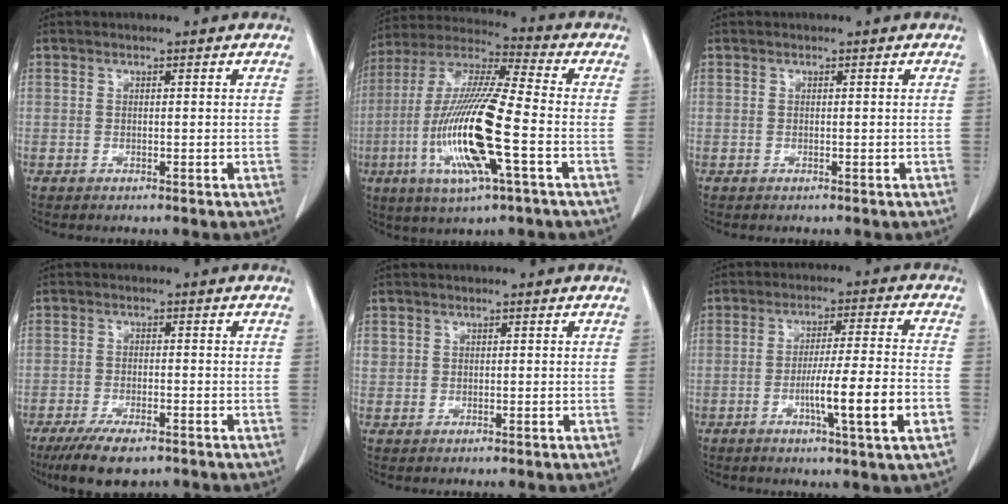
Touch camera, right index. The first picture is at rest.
{"total": 18.2, "force": [-4.6, 1.6, 17.5], "torque": [-0.364, -0.015, -0.086]}
{"total": 0.0}
{"total": 7.9, "force": [-5.7, 2.3, 5.0], "torque": [-0.082, -0.015, -0.092]}
{"total": 1.3, "force": [0.5, 1.2, 0.2], "torque": [0.009, 0.008, 0.009]}
{"total": 11.0, "force": [-3.4, -0.5, 10.4], "torque": [-0.170, -0.006, -0.056]}